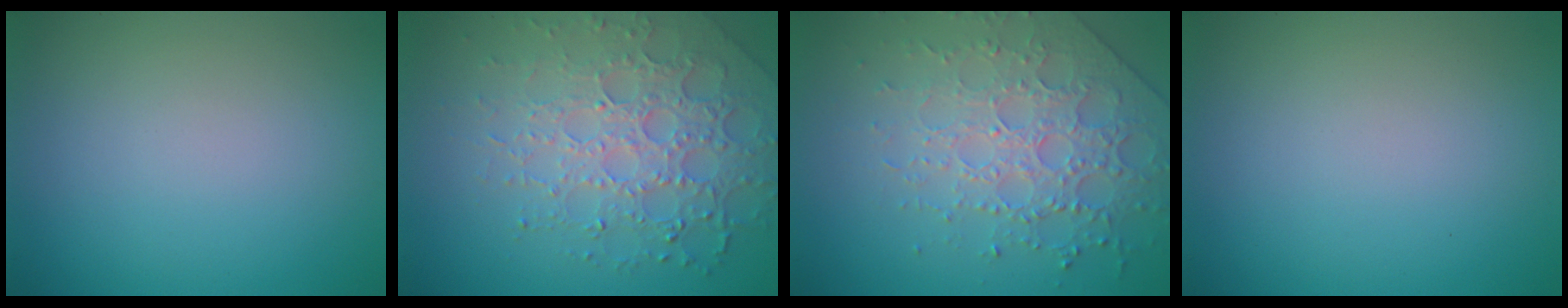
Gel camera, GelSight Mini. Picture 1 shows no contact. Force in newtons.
{"total": 6.2, "press": 4.7, "slide": 4.0}
{"total": 4.3, "press": 4.3, "slide": 0.9}
{"total": 0.0}